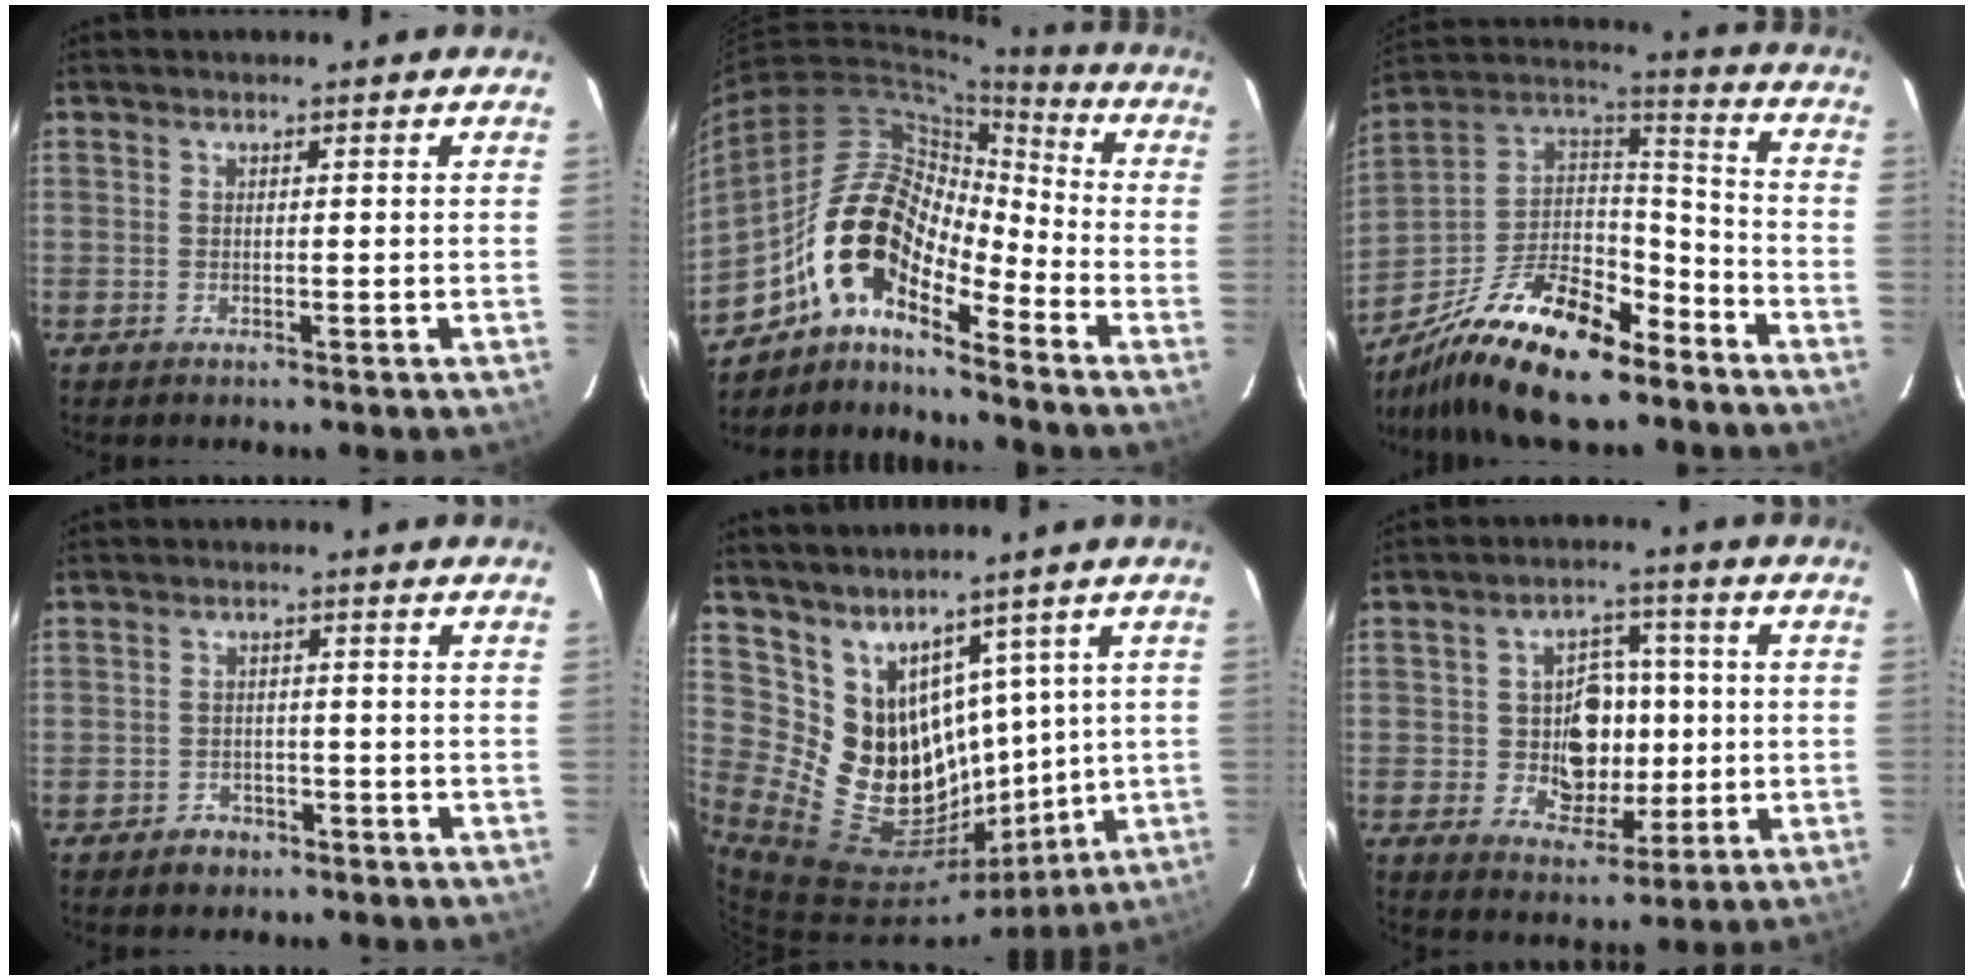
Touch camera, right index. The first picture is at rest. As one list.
[{"total": 14.5, "force": [-9.6, 5.3, 9.5], "torque": [-0.164, 0.015, -0.198]}, {"total": 22.7, "force": [-16.1, 8.5, 13.5], "torque": [-0.272, -0.001, -0.275]}, {"total": 3.3, "force": [-2.1, 2.6, 0.3], "torque": [-0.013, 0.014, -0.028]}, {"total": 13.3, "force": [7.2, 9.2, 6.3], "torque": [-0.103, -0.012, 0.154]}, {"total": 9.6, "force": [-0.3, 8.1, 5.1], "torque": [-0.096, 0.013, 0.008]}]